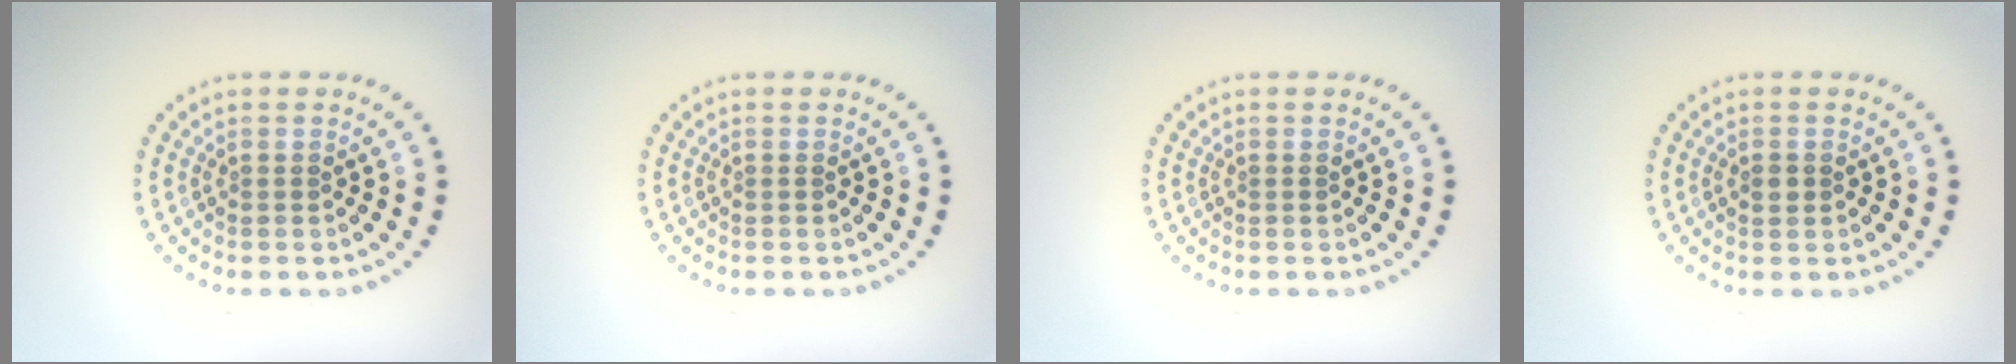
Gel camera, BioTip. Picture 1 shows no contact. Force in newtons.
{"total": 0.0}
{"total": 0.0}
{"total": 1.1, "press": 1.1, "slide": 0.1}